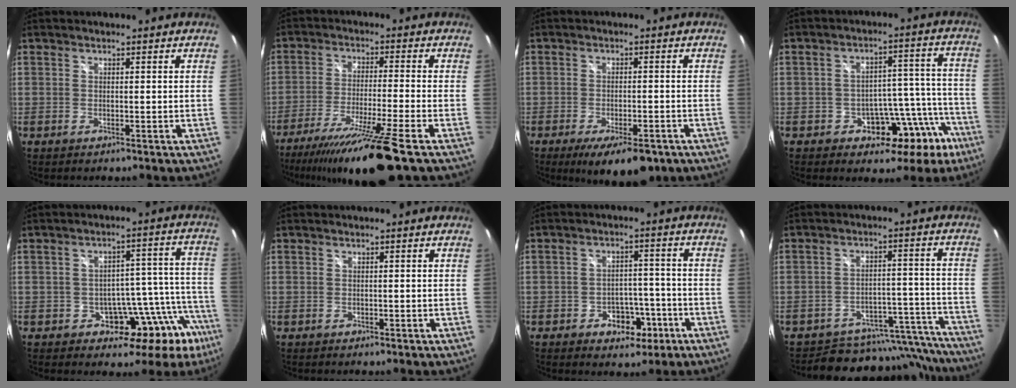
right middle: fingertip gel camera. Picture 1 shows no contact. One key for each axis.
{"total": 15.9, "fx": -12.0, "fy": -1.1, "fz": 10.3, "tx": -0.205, "ty": -0.044, "tz": -0.201}
{"total": 10.0, "fx": -6.7, "fy": 3.4, "fz": 6.6, "tx": -0.121, "ty": -0.024, "tz": -0.097}
{"total": 13.0, "fx": -7.9, "fy": 8.3, "fz": 6.1, "tx": -0.067, "ty": 0.037, "tz": -0.083}
{"total": 15.2, "fx": -9.7, "fy": 8.3, "fz": 8.2, "tx": -0.090, "ty": 0.022, "tz": -0.121}
{"total": 0.0}
{"total": 6.9, "fx": -3.8, "fy": 4.9, "fz": 3.1, "tx": -0.059, "ty": 0.015, "tz": -0.040}
{"total": 17.4, "fx": -15.8, "fy": 6.8, "fz": 2.9, "tx": -0.038, "ty": 0.052, "tz": -0.193}